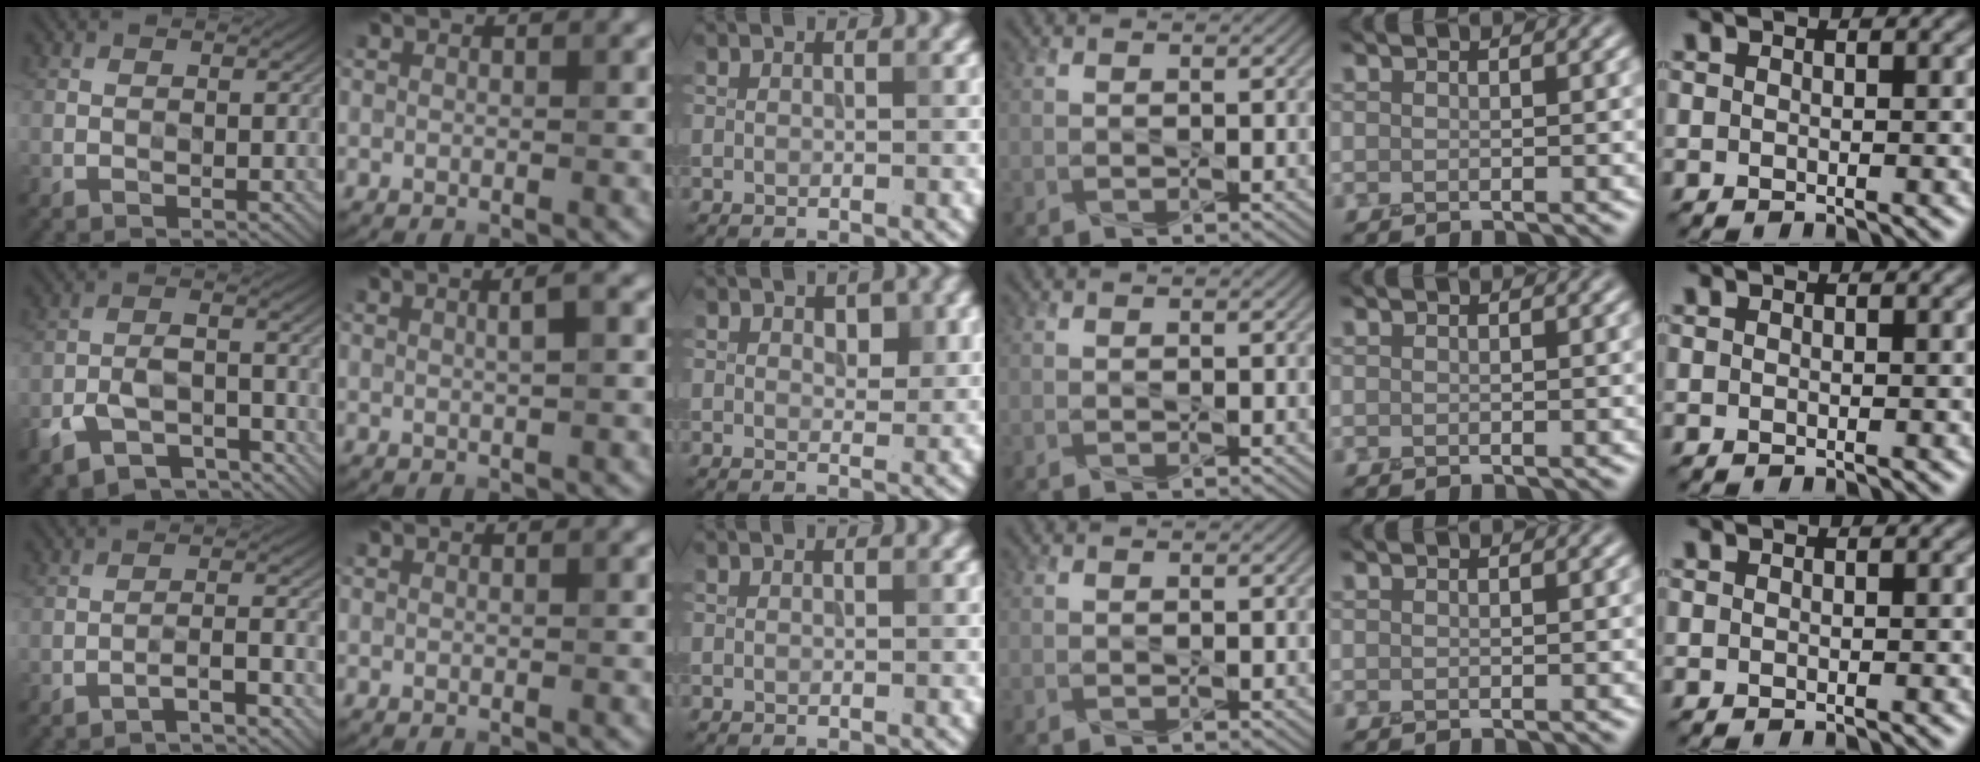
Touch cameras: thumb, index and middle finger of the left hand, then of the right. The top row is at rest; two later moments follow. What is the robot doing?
{"motion": "squeeze", "object": "air blower"}